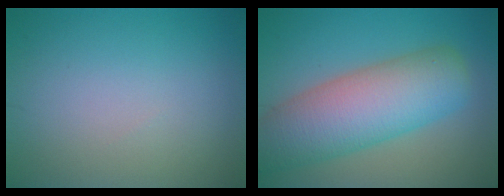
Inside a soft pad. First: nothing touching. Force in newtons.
{"total": 9.3, "press": 9.3, "slide": 0.5}